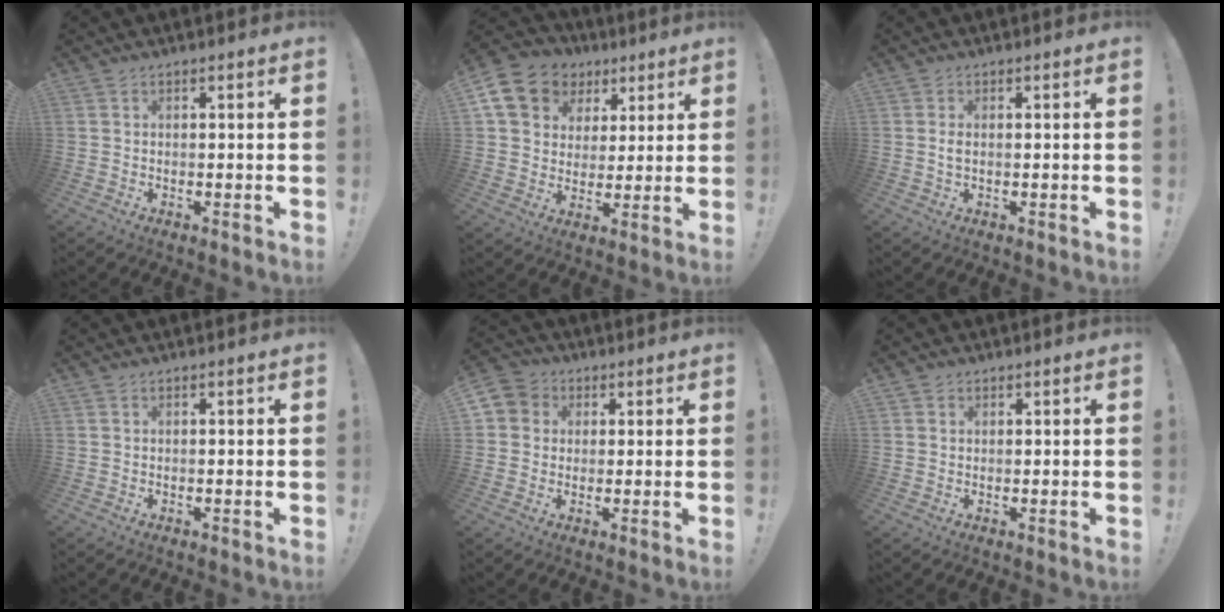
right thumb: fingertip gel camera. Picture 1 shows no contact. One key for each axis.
{"total": 14.0, "fx": 6.5, "fy": 10.9, "fz": 5.8, "tx": -0.082, "ty": -0.033, "tz": 0.134}
{"total": 1.5, "fx": 0.0, "fy": 0.7, "fz": 1.3, "tx": -0.028, "ty": 0.004, "tz": -0.002}
{"total": 0.0}
{"total": 5.2, "fx": 0.6, "fy": 5.0, "fz": 1.3, "tx": -0.019, "ty": 0.005, "tz": 0.014}
{"total": 0.9, "fx": 0.6, "fy": 0.7, "fz": 0.1, "tx": 0.004, "ty": -0.002, "tz": 0.010}